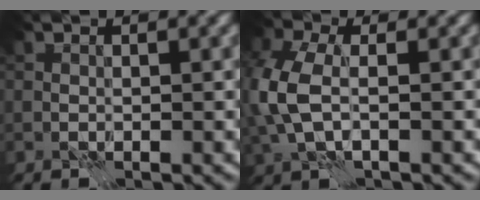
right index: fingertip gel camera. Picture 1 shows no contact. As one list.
[{"total": 5.1, "force": [0.1, 3.0, 4.1], "torque": [-0.112, 0.004, -0.006]}]